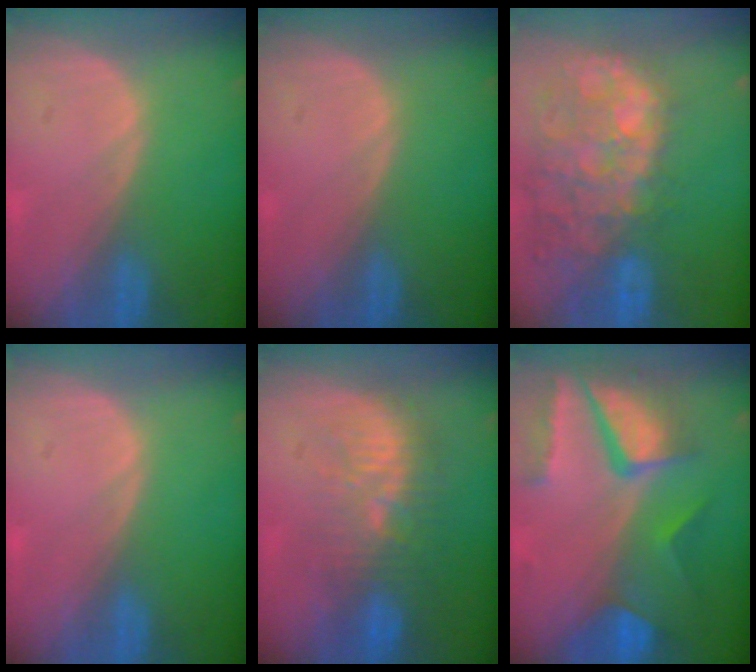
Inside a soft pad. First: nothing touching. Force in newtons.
{"total": 0.0}
{"total": 14.0, "press": 11.6, "slide": 7.9}
{"total": 0.0}
{"total": 9.7, "press": 9.1, "slide": 3.4}
{"total": 10.9, "press": 9.0, "slide": 6.1}